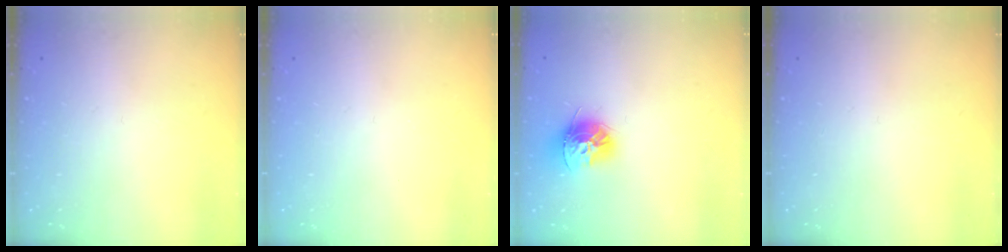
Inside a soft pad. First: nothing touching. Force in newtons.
{"total": 0.0}
{"total": 12.6, "press": 12.5, "slide": 1.2}
{"total": 0.0}